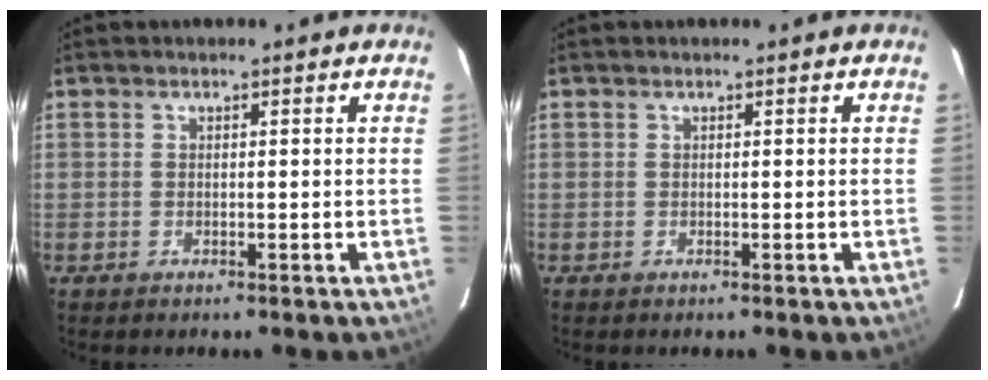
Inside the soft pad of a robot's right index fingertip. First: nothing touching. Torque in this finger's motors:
{"motor_torque": [0.00, 0.00, 0.00, -0.01]}